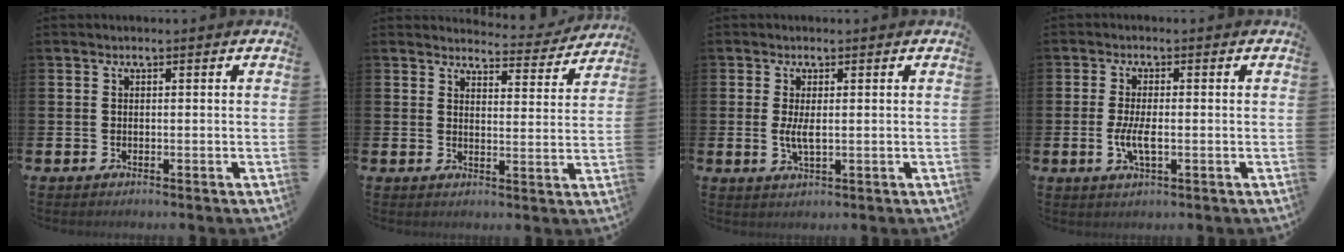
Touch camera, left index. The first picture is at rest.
{"total": 4.0, "force": [3.9, 0.7, 0.5], "torque": [-0.013, -0.031, 0.065]}
{"total": 2.6, "force": [0.3, 0.8, 2.5], "torque": [-0.048, 0.001, 0.003]}
{"total": 3.7, "force": [-0.6, 1.3, 3.4], "torque": [-0.059, 0.002, -0.011]}